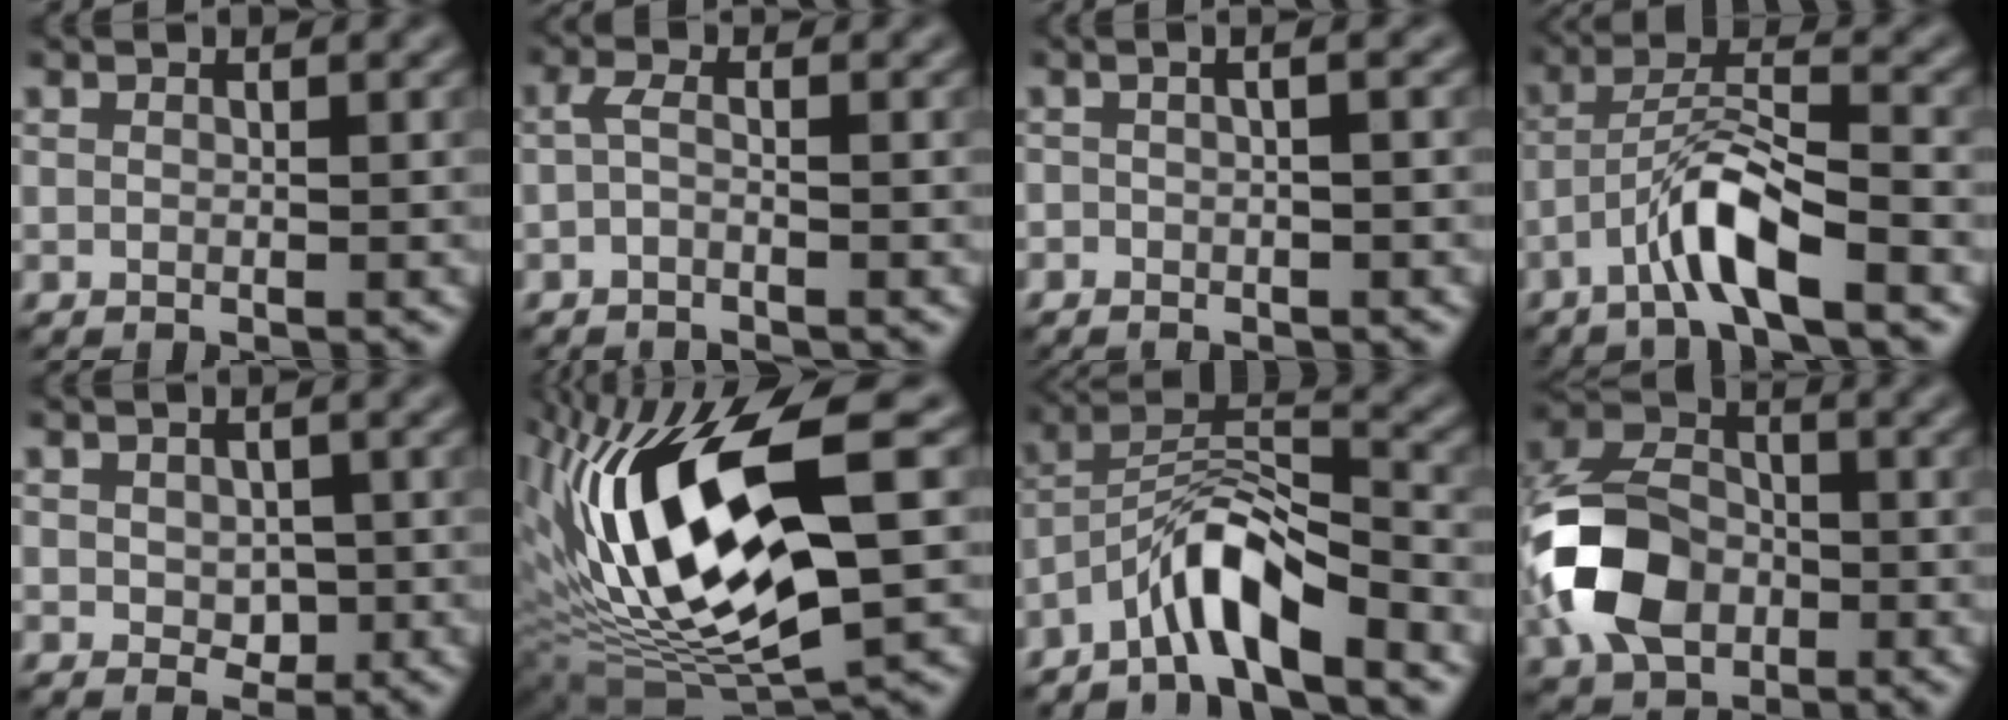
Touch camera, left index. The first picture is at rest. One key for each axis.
{"total": 1.1, "fx": -0.4, "fy": 0.2, "fz": 1.0, "tx": -0.025, "ty": -0.003, "tz": -0.010}
{"total": 1.4, "fx": -0.2, "fy": 0.4, "fz": 1.3, "tx": -0.015, "ty": -0.008, "tz": -0.004}
{"total": 5.3, "fx": -3.1, "fy": 0.7, "fz": 4.3, "tx": -0.081, "ty": 0.016, "tz": -0.060}
{"total": 2.0, "fx": 0.1, "fy": 1.4, "fz": 1.4, "tx": -0.024, "ty": -0.006, "tz": 0.004}
{"total": 15.8, "fx": 2.0, "fy": 5.5, "fz": 14.7, "tx": -0.294, "ty": 0.004, "tz": 0.038}
{"total": 5.6, "fx": -3.9, "fy": 1.0, "fz": 3.9, "tx": -0.071, "ty": 0.012, "tz": -0.079}
{"total": 8.9, "fx": -2.5, "fy": 6.1, "fz": 5.9, "tx": -0.125, "ty": 0.005, "tz": -0.059}